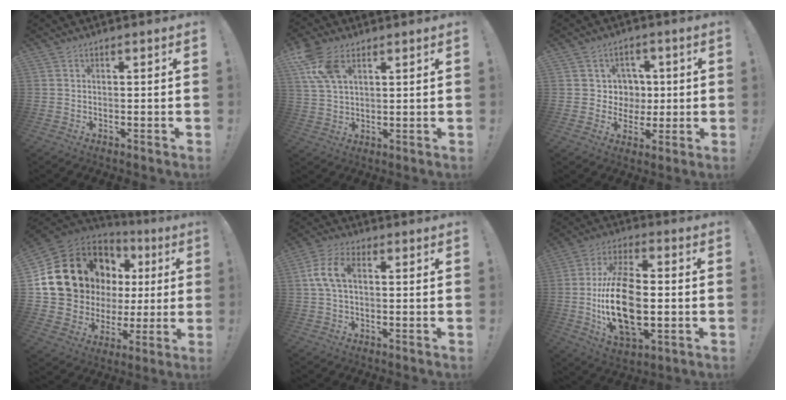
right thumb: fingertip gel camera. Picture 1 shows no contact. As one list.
[{"total": 10.0, "force": [5.0, 5.3, 6.8], "torque": [-0.133, -0.009, 0.099]}, {"total": 6.9, "force": [0.8, 6.8, 0.8], "torque": [-0.012, -0.010, 0.020]}, {"total": 20.6, "force": [7.7, 15.6, 11.1], "torque": [-0.193, -0.047, 0.182]}, {"total": 8.2, "force": [1.2, 4.7, 6.5], "torque": [-0.136, 0.009, 0.021]}, {"total": 20.5, "force": [-2.0, 11.3, 16.9], "torque": [-0.324, -0.001, -0.032]}]